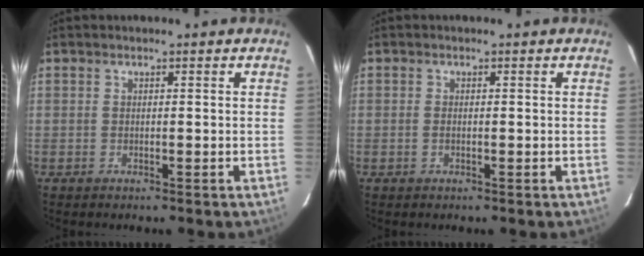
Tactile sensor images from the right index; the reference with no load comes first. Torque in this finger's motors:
{"motor_torque": [-0.24, 0.03, -0.09, -0.01]}